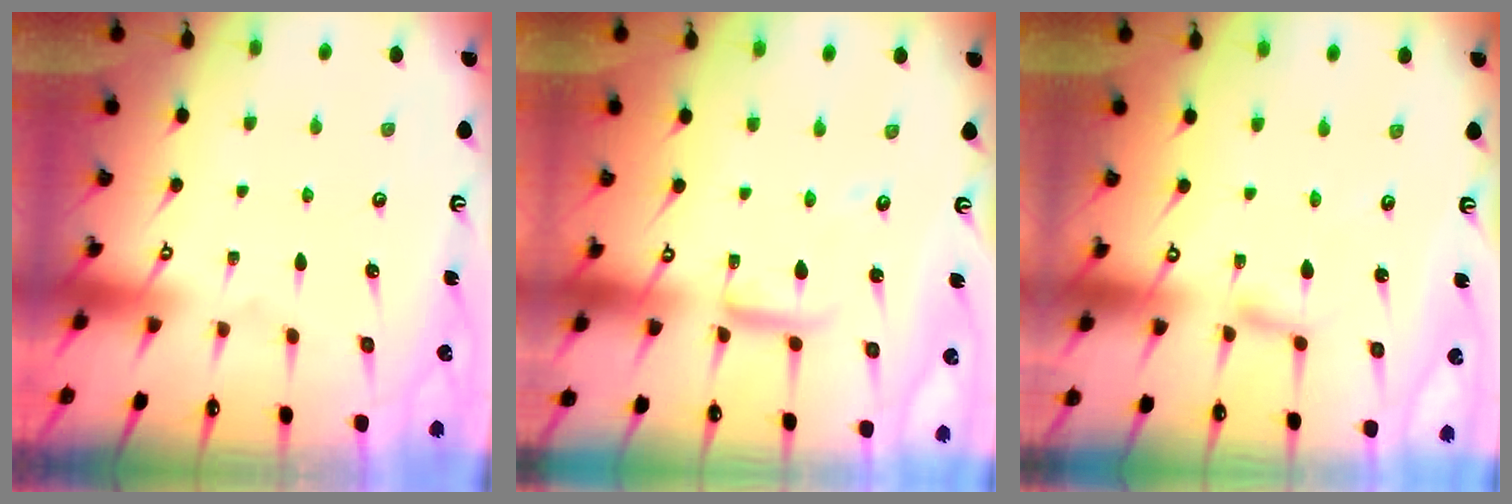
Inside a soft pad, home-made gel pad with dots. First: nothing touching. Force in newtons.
{"total": 7.7, "press": 7.7, "slide": 0.3}
{"total": 2.4, "press": 2.4, "slide": 0.2}